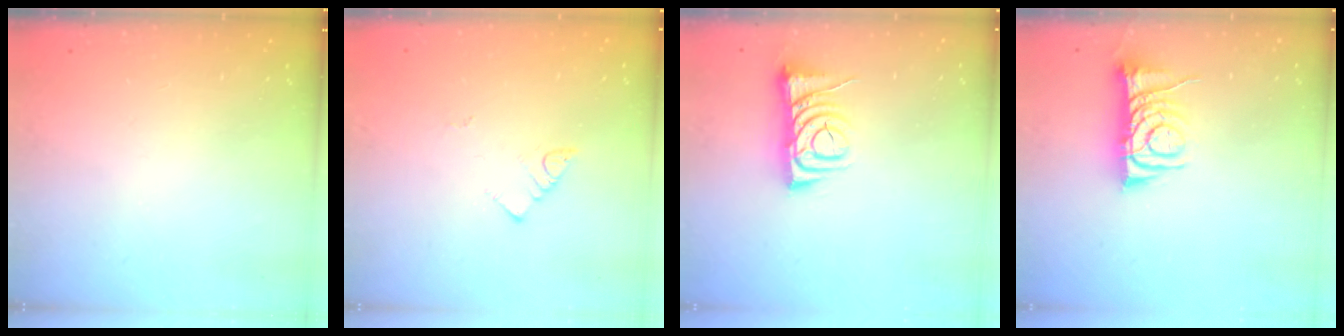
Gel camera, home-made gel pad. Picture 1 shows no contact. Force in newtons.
{"total": 2.9, "press": 2.9, "slide": 0.3}
{"total": 7.3, "press": 7.2, "slide": 0.9}
{"total": 8.3, "press": 8.3, "slide": 0.4}